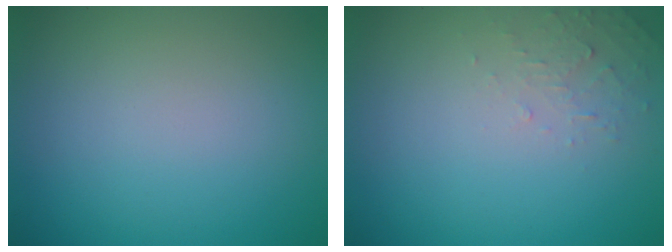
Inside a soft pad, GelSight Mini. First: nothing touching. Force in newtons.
{"total": 1.4, "press": 1.4, "slide": 0.2}